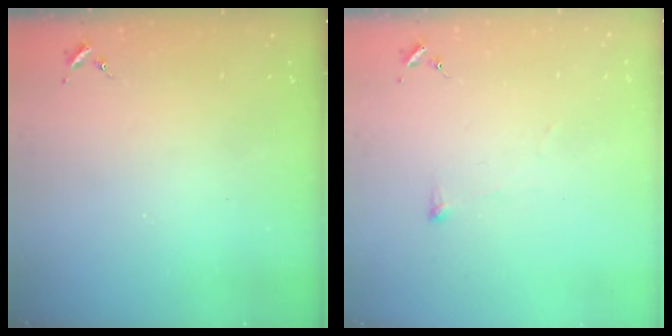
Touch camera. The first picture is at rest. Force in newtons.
{"total": 2.8, "press": 2.7, "slide": 0.5}